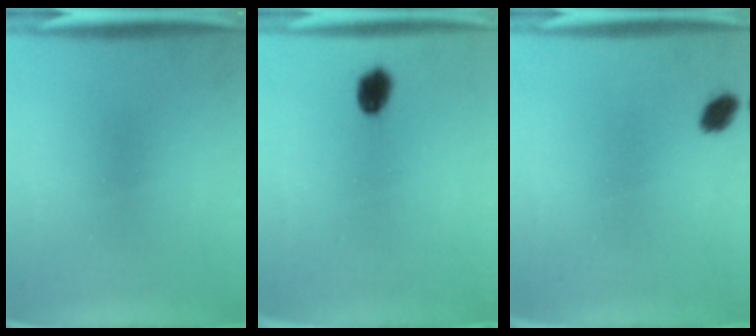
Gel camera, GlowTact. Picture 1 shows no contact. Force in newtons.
{"total": 4.2}
{"total": 2.8}